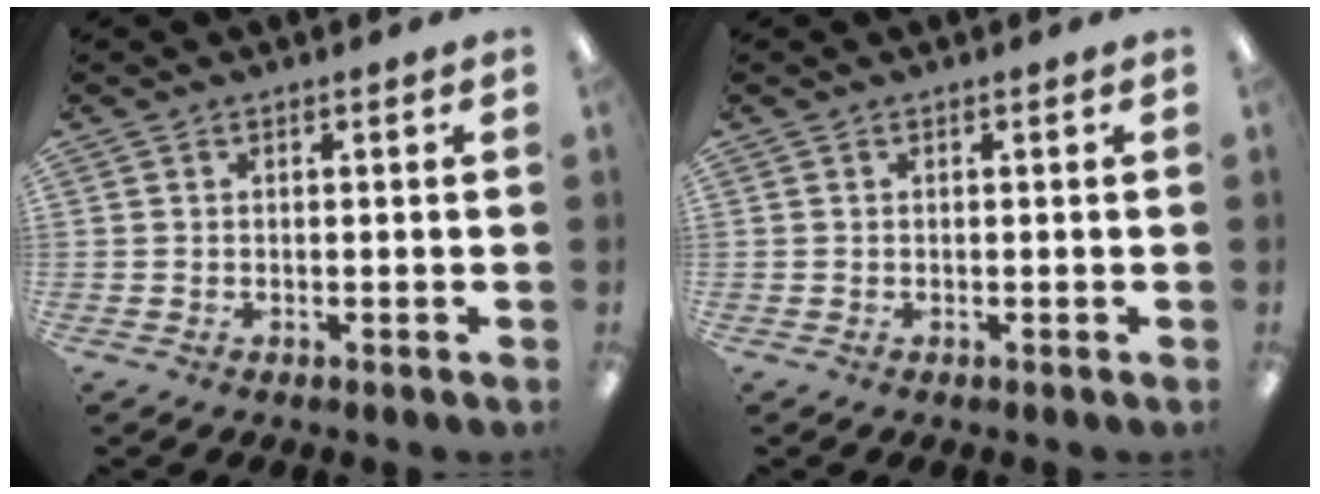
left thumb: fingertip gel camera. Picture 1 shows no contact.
{"total": 0.0}